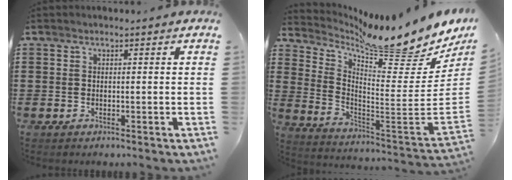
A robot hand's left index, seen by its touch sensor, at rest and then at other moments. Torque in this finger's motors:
{"motor_torque": [0.58, -0.15, 0.04, 0.05]}